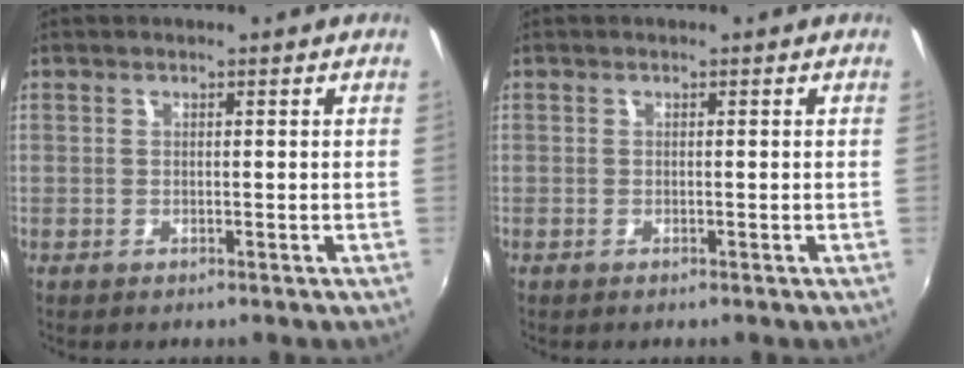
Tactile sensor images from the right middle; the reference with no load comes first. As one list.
[{"total": 0.0}]